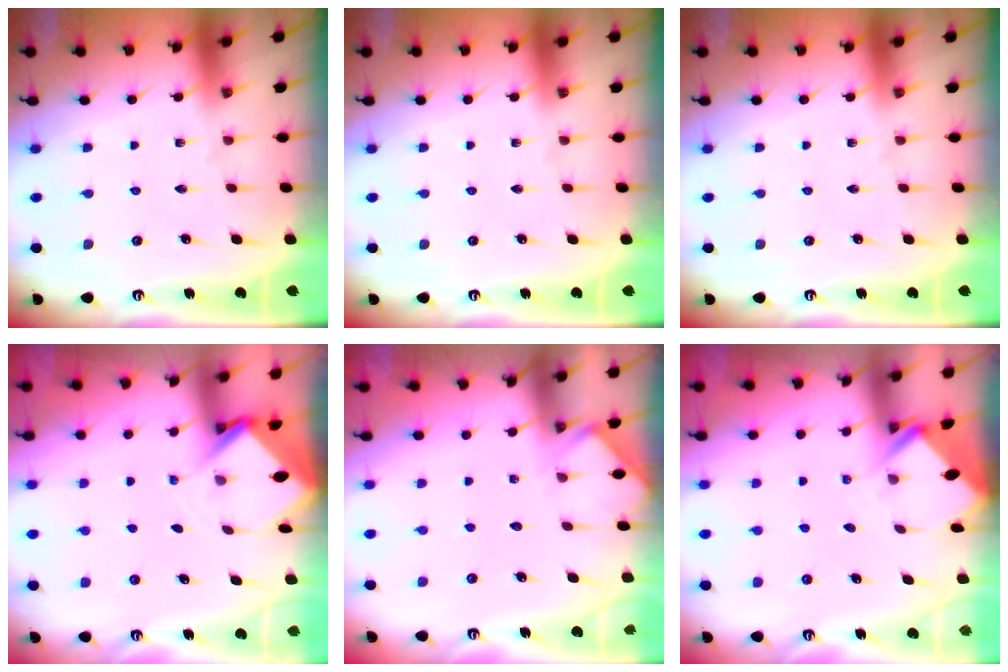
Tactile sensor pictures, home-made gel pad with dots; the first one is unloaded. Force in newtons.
{"total": 0.0}
{"total": 0.0}
{"total": 2.9, "press": 2.9, "slide": 0.3}
{"total": 2.6, "press": 2.6, "slide": 0.4}
{"total": 2.5, "press": 2.5, "slide": 0.2}